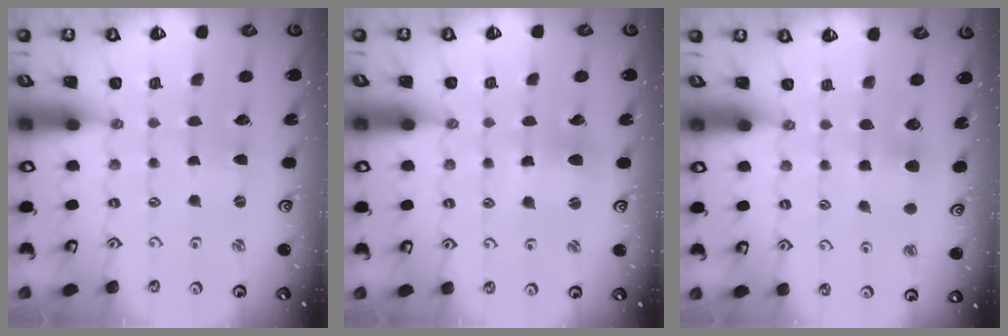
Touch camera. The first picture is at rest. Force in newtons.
{"total": 7.6, "press": 7.6, "slide": 1.1}
{"total": 5.8, "press": 5.8, "slide": 0.8}